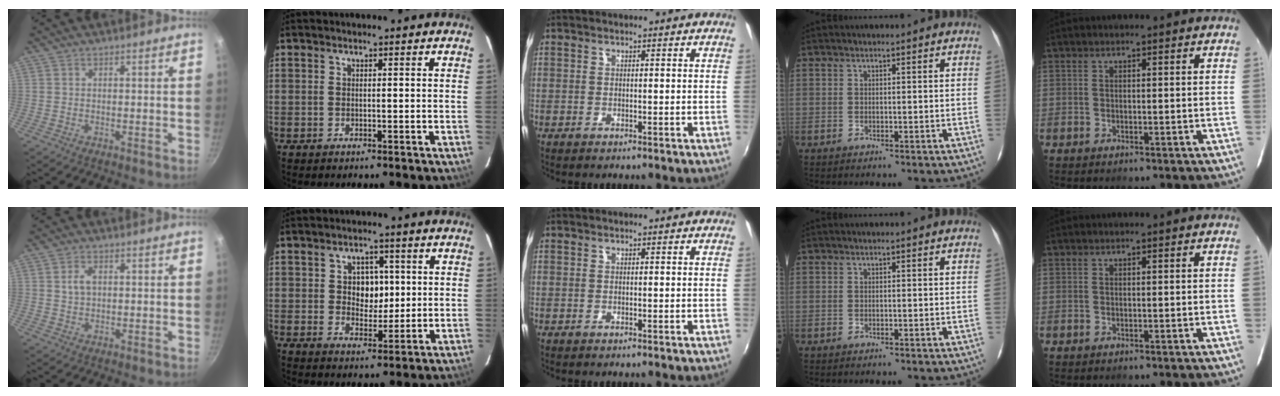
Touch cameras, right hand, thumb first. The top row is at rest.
{"thumb": {"total": 2.9, "force": [0.8, 1.8, 2.1], "torque": [-0.033, 0.000, 0.017]}, "index": {"total": 5.5, "force": [0.8, 4.4, 3.2], "torque": [-0.051, 0.009, 0.018]}}